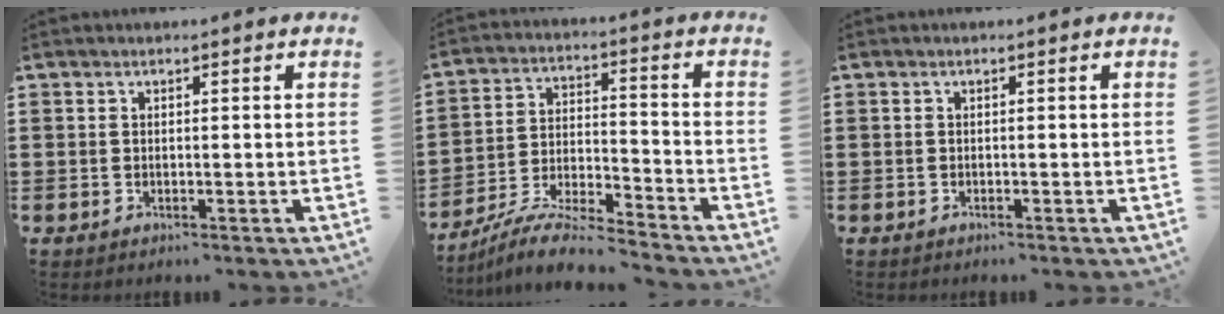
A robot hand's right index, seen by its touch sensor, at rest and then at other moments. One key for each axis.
{"total": 8.5, "fx": -8.1, "fy": 0.4, "fz": 2.8, "tx": -0.057, "ty": 0.011, "tz": -0.158}
{"total": 0.0}